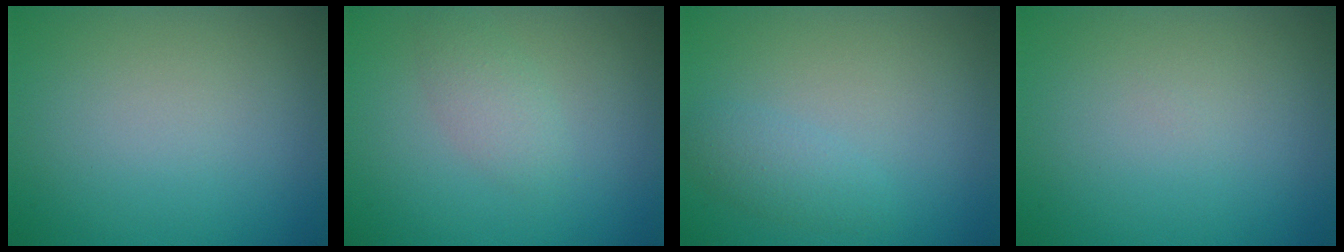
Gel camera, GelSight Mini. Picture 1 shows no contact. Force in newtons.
{"total": 1.8, "press": 1.8, "slide": 0.1}
{"total": 1.7, "press": 1.7, "slide": 0.1}
{"total": 0.0}